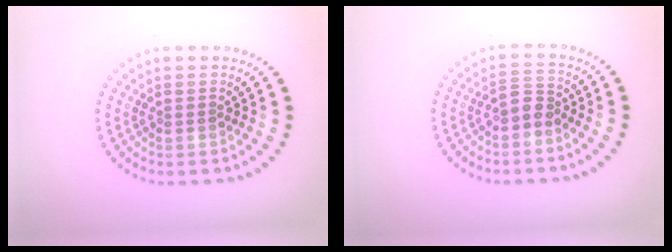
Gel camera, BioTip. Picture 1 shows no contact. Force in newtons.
{"total": 1.7, "press": 1.4, "slide": 1.0}